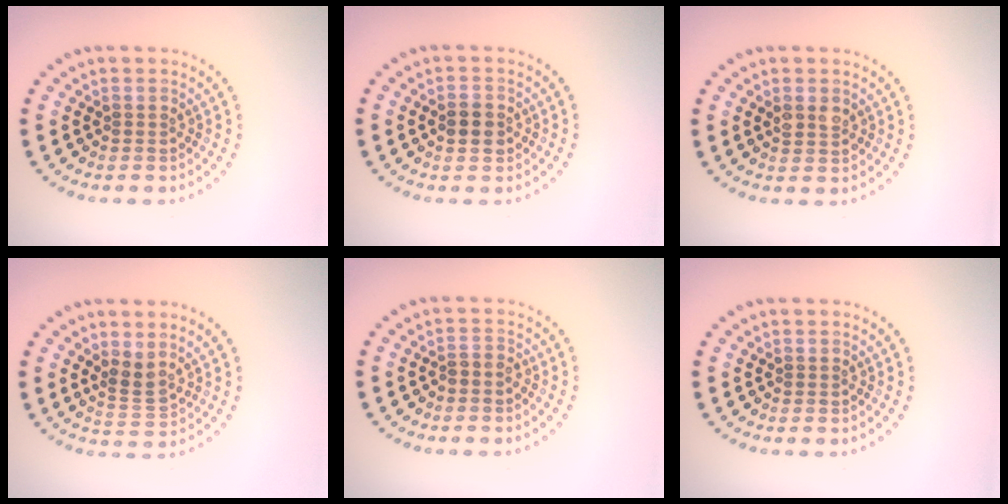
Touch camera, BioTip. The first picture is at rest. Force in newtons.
{"total": 2.4, "press": 2.4, "slide": 0.2}
{"total": 1.7, "press": 1.7, "slide": 0.3}
{"total": 2.2, "press": 1.7, "slide": 1.3}
{"total": 1.0, "press": 0.7, "slide": 0.6}
{"total": 0.0}